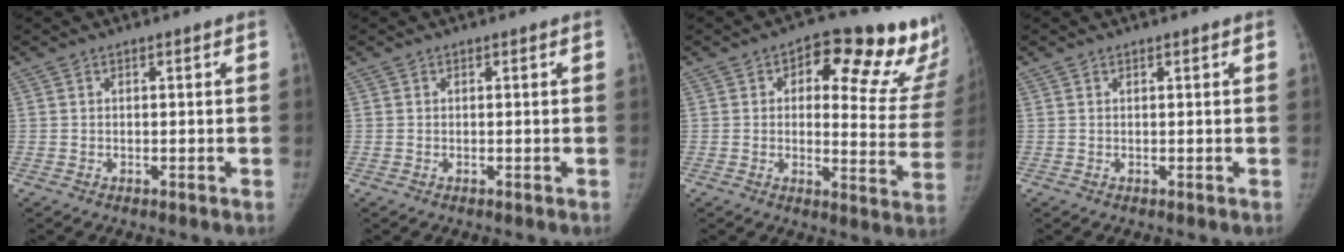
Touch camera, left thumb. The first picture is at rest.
{"total": 0.0}
{"total": 22.0, "force": [11.6, 9.3, 16.2], "torque": [-0.154, -0.039, 0.134]}
{"total": 0.0}